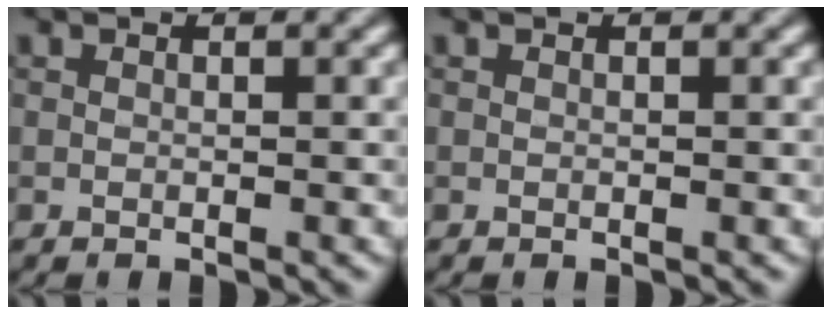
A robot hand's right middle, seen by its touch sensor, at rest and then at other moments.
{"total": 0.0}